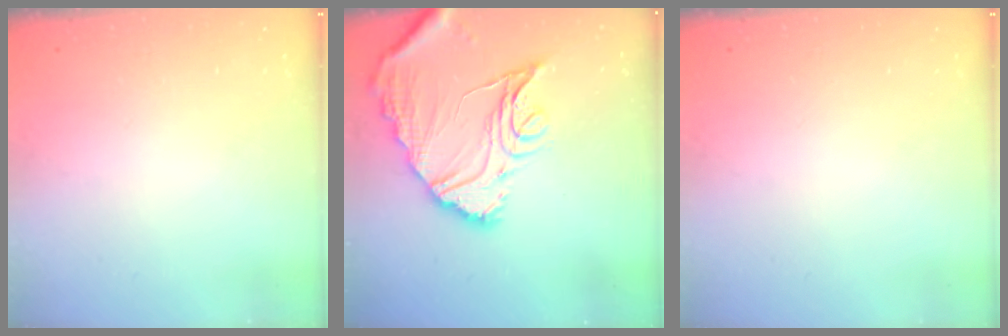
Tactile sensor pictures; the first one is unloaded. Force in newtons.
{"total": 17.8, "press": 17.7, "slide": 1.9}
{"total": 0.0}